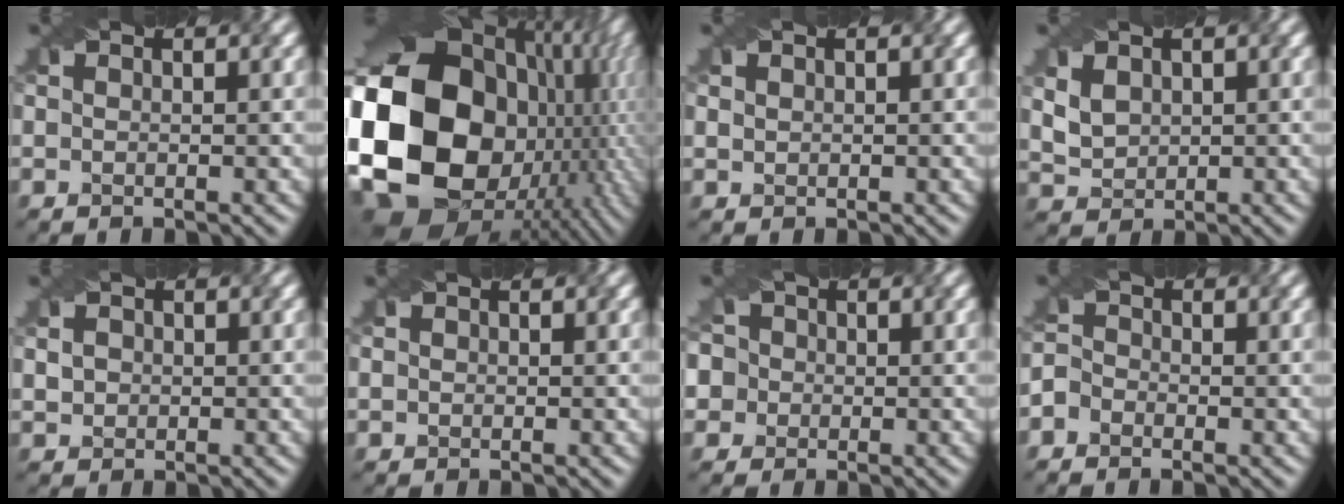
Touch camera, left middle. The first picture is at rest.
{"total": 23.2, "force": [-1.9, 18.4, 14.0], "torque": [-0.332, -0.033, -0.032]}
{"total": 1.5, "force": [0.9, 1.1, 0.6], "torque": [-0.021, 0.007, 0.016]}
{"total": 3.9, "force": [1.7, 2.9, 1.9], "torque": [-0.063, 0.011, 0.041]}
{"total": 2.2, "force": [0.7, 1.9, 1.0], "torque": [-0.022, 0.012, 0.012]}
{"total": 1.5, "force": [0.6, 1.2, 0.6], "torque": [-0.009, 0.013, 0.006]}
{"total": 5.7, "force": [0.3, 5.3, 2.1], "torque": [-0.036, 0.043, -0.020]}
{"total": 1.9, "force": [-1.3, 1.2, 0.5], "torque": [-0.006, 0.015, -0.025]}